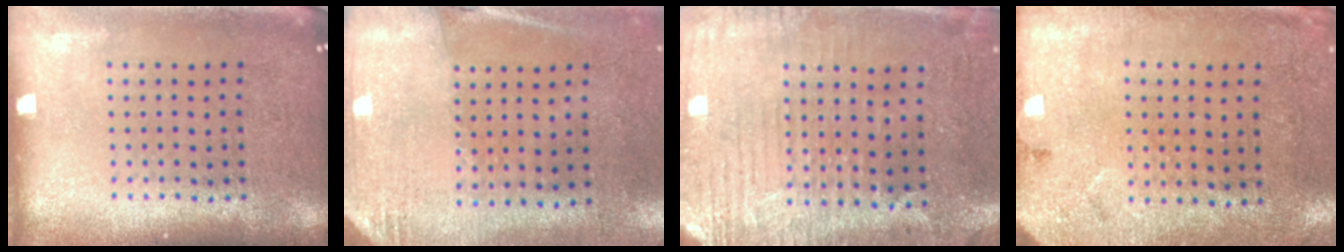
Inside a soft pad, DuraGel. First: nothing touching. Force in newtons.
{"total": 2.7, "press": 2.4, "slide": 1.3}
{"total": 3.1, "press": 2.6, "slide": 1.7}
{"total": 2.7, "press": 2.2, "slide": 1.6}